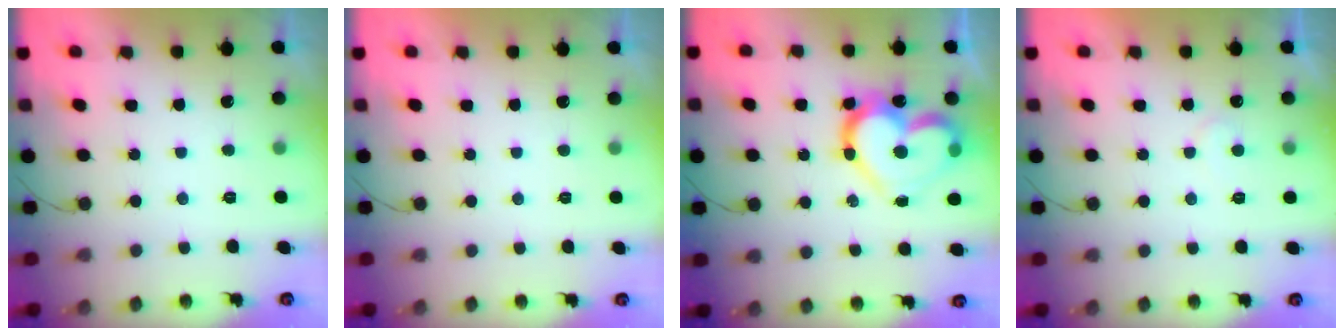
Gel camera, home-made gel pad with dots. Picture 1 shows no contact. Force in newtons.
{"total": 1.9, "press": 1.9, "slide": 0.1}
{"total": 19.2, "press": 19.1, "slide": 2.1}
{"total": 5.6, "press": 5.6, "slide": 0.3}